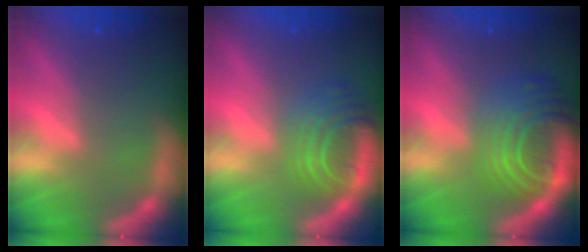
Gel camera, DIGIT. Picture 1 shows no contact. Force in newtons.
{"total": 6.1}
{"total": 10.0}